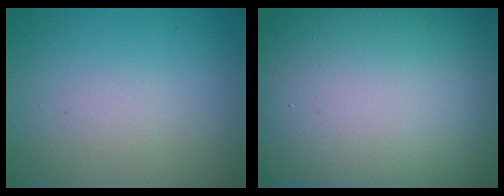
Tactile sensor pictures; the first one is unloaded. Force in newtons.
{"total": 21.1, "press": 21.1, "slide": 1.1}